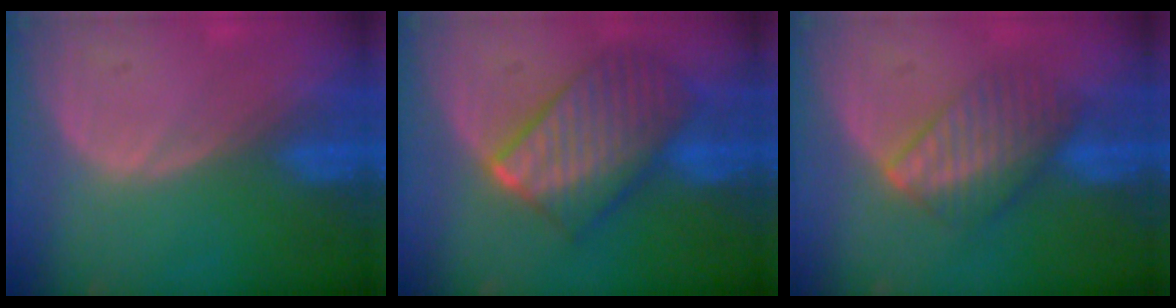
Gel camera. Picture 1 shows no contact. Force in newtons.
{"total": 10.2, "press": 10.2, "slide": 0.7}
{"total": 6.6, "press": 6.5, "slide": 1.3}